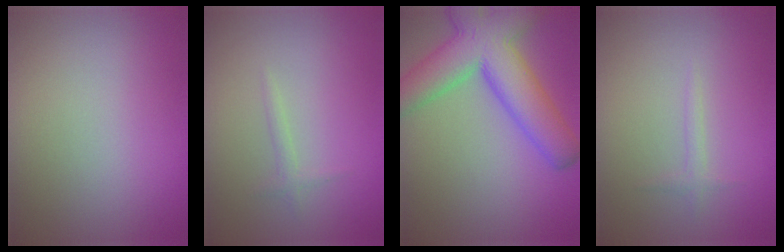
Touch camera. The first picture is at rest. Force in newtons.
{"total": 0.9, "press": 0.9, "slide": 0.0}
{"total": 9.6, "press": 9.6, "slide": 0.7}
{"total": 0.8, "press": 0.8, "slide": 0.0}